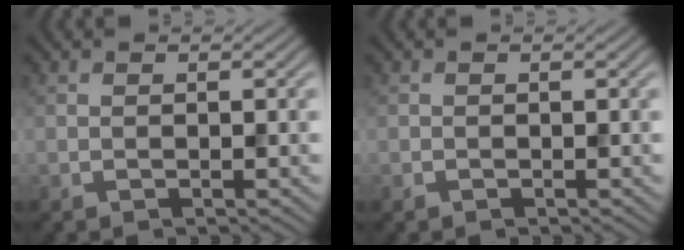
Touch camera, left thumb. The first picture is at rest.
{"total": 0.0}